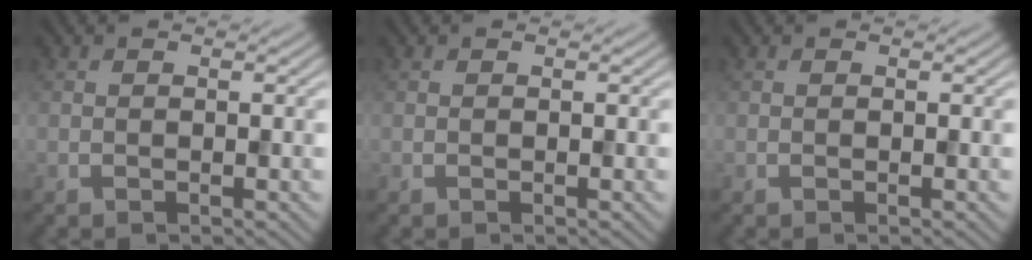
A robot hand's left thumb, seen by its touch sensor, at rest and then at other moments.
{"total": 0.0}
{"total": 0.0}